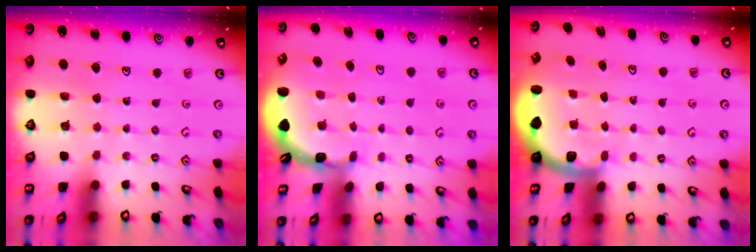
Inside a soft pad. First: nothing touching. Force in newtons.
{"total": 1.7, "press": 1.7, "slide": 0.1}
{"total": 2.0, "press": 1.9, "slide": 0.5}